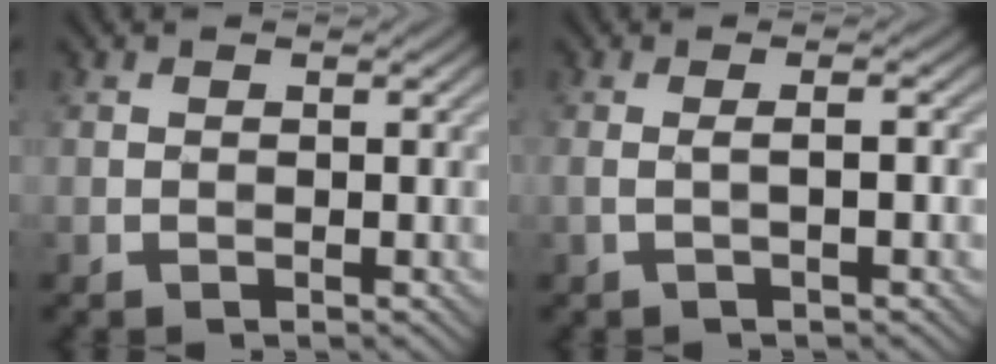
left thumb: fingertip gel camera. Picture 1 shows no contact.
{"total": 2.0, "force": [-0.2, 0.3, 2.0], "torque": [-0.030, 0.008, -0.012]}